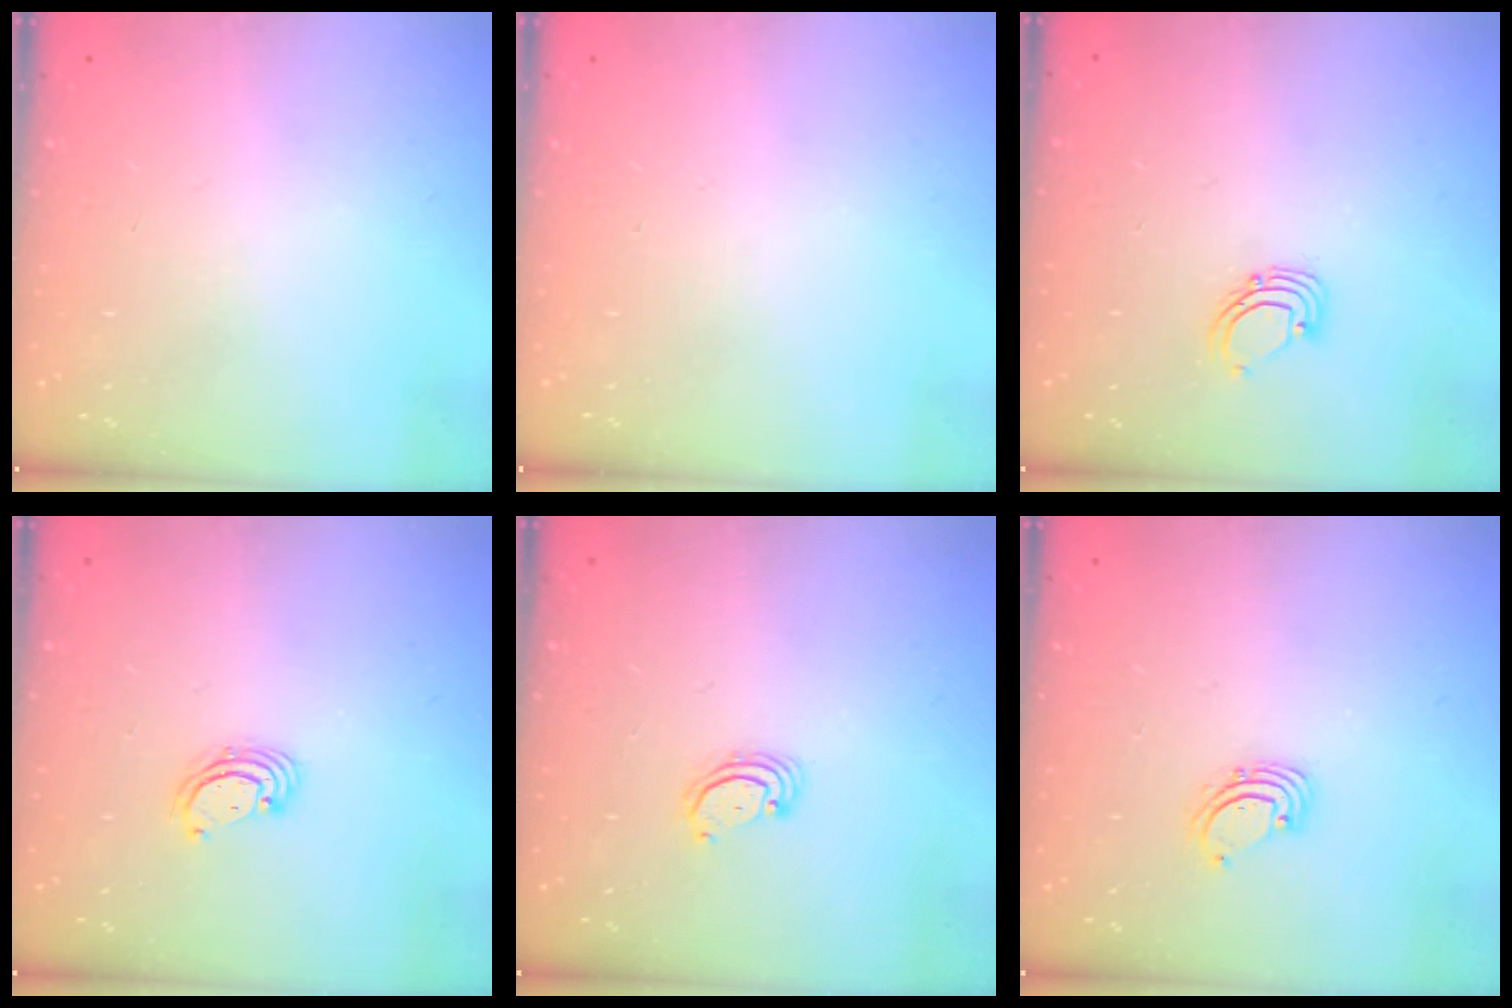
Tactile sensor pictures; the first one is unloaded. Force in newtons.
{"total": 0.0}
{"total": 2.6, "press": 2.6, "slide": 0.2}
{"total": 3.1, "press": 3.1, "slide": 0.3}
{"total": 2.8, "press": 2.8, "slide": 0.2}
{"total": 1.6, "press": 1.6, "slide": 0.1}